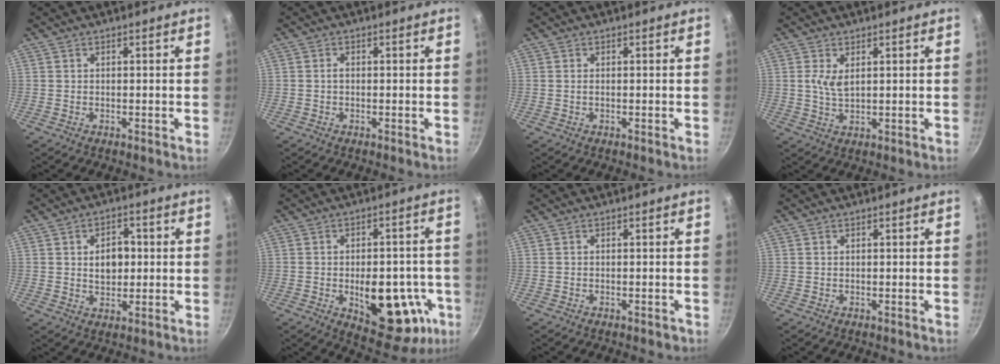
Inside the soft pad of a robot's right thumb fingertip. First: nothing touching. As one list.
[{"total": 1.0, "force": [-0.1, 0.7, 0.8], "torque": [-0.013, 0.006, -0.002]}, {"total": 0.6, "force": [0.1, 0.3, 0.6], "torque": [-0.014, 0.000, 0.002]}, {"total": 3.7, "force": [1.1, 1.8, 3.0], "torque": [-0.057, -0.010, 0.025]}, {"total": 6.9, "force": [0.7, 4.7, 5.0], "torque": [-0.054, 0.003, 0.012]}, {"total": 19.3, "force": [-5.2, 10.4, 15.4], "torque": [-0.154, 0.010, -0.057]}, {"total": 1.0, "force": [-0.6, 0.5, 0.6], "torque": [-0.006, 0.007, -0.005]}, {"total": 0.0}]